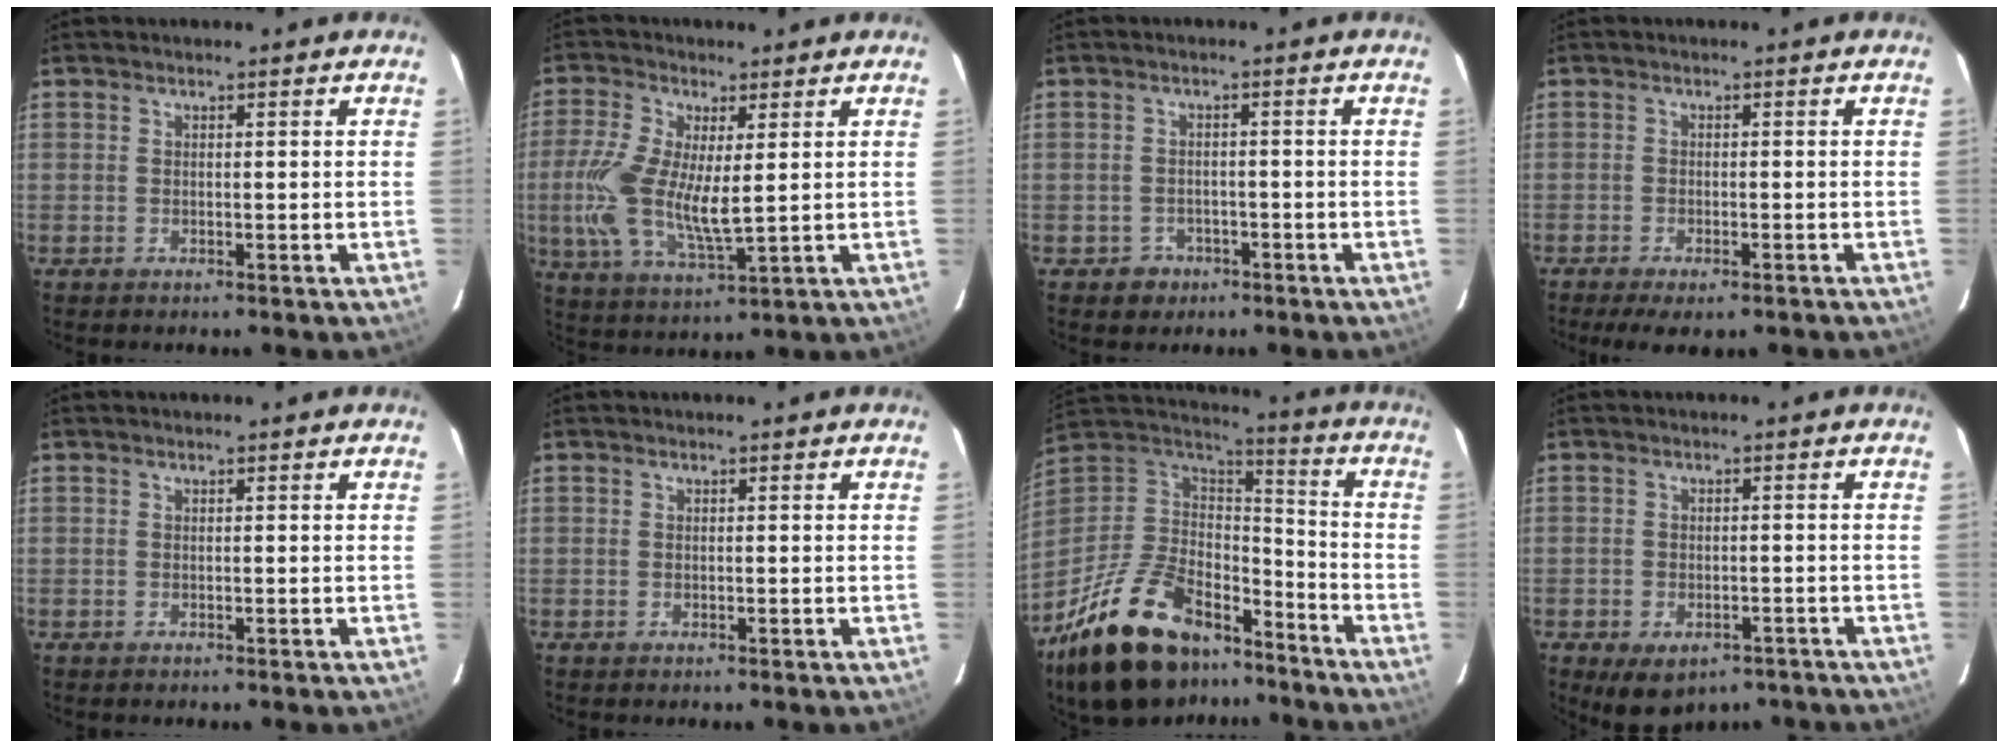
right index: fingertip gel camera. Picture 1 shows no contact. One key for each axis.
{"total": 12.1, "fx": 1.1, "fy": 4.6, "fz": 11.1, "tx": -0.240, "ty": -0.006, "tz": 0.023}
{"total": 3.6, "fx": -1.8, "fy": 3.1, "fz": 0.3, "tx": -0.016, "ty": 0.011, "tz": -0.021}
{"total": 6.8, "fx": -5.0, "fy": 2.0, "fz": 4.1, "tx": -0.097, "ty": -0.026, "tz": -0.076}
{"total": 0.0}
{"total": 0.0}
{"total": 29.2, "fx": -19.5, "fy": 14.4, "fz": 16.2, "tx": -0.329, "ty": 0.000, "tz": -0.302}
{"total": 9.0, "fx": -5.8, "fy": 5.3, "fz": 4.4, "tx": -0.087, "ty": -0.009, "tz": -0.066}